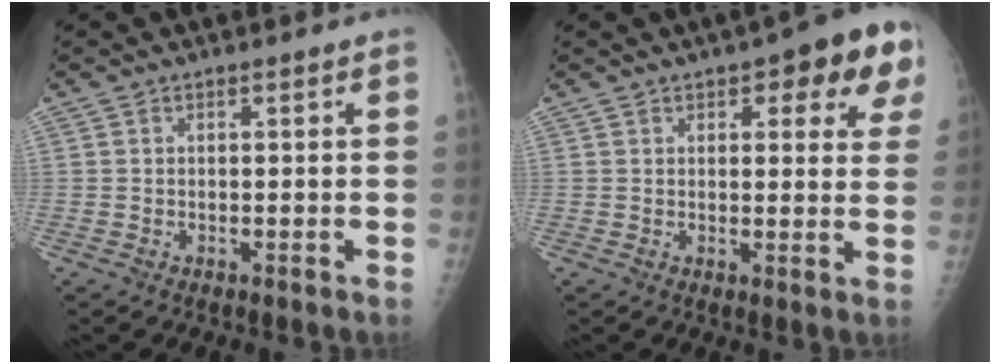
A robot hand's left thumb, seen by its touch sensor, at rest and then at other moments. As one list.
[{"total": 10.4, "force": [5.0, 4.2, 8.1], "torque": [-0.049, -0.010, 0.052]}]